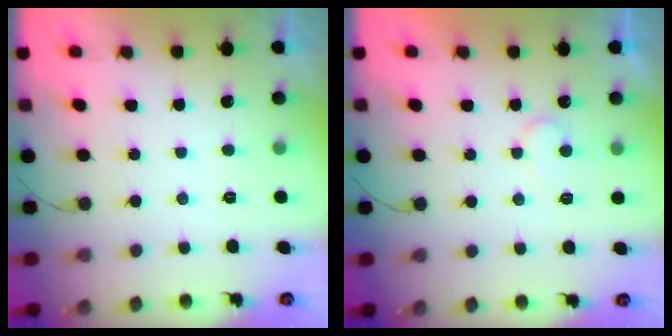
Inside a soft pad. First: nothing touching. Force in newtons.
{"total": 7.0, "press": 6.9, "slide": 0.5}